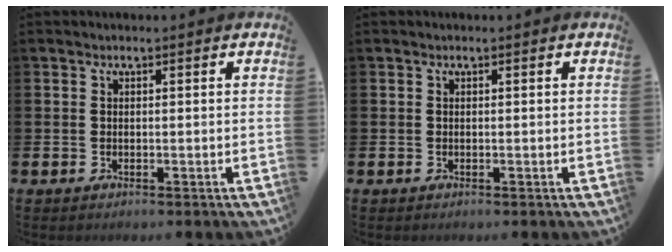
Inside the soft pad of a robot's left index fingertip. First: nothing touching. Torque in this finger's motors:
{"motor_torque": [-0.04, 0.05, -0.01, -0.01]}